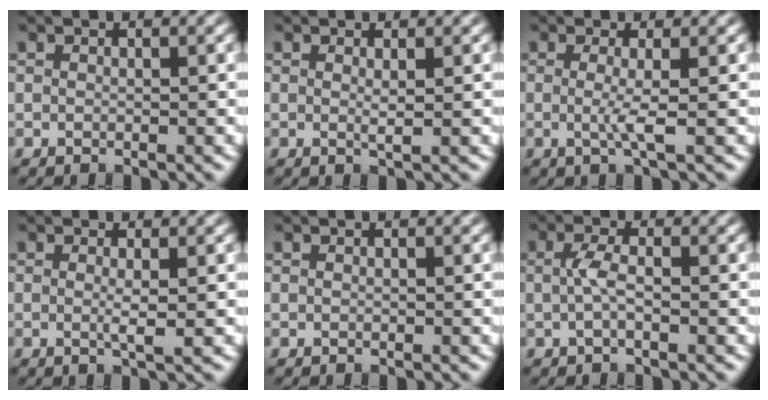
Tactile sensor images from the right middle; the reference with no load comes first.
{"total": 0.9, "force": [0.2, 0.0, 0.8], "torque": [-0.016, -0.004, 0.002]}
{"total": 2.0, "force": [-0.2, 0.2, 2.0], "torque": [-0.044, -0.008, -0.006]}
{"total": 1.6, "force": [0.0, 0.1, 1.6], "torque": [-0.030, -0.004, -0.003]}
{"total": 0.0}
{"total": 1.8, "force": [-0.2, 0.5, 1.7], "torque": [-0.039, 0.004, -0.006]}